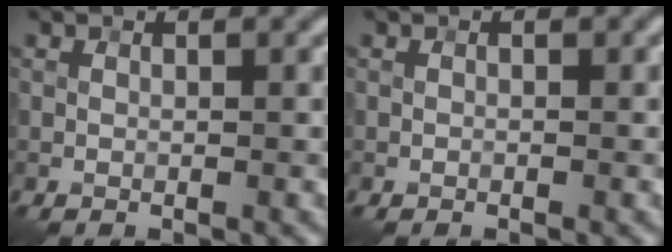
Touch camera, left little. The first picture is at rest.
{"total": 0.0}